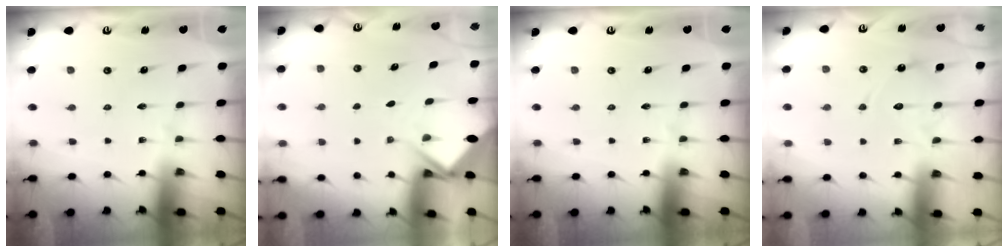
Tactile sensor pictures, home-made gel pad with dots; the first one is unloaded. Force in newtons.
{"total": 5.6, "press": 5.6, "slide": 0.6}
{"total": 0.0}
{"total": 11.8, "press": 11.7, "slide": 0.7}